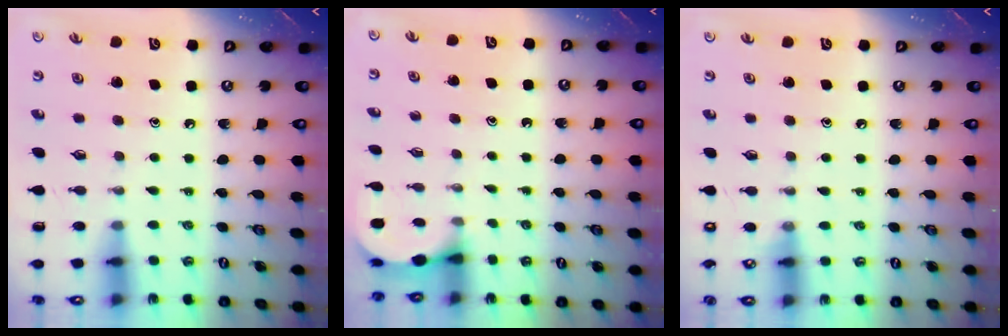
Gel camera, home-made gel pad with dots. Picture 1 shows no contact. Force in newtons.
{"total": 2.6, "press": 2.6, "slide": 0.2}
{"total": 2.9, "press": 2.9, "slide": 0.4}